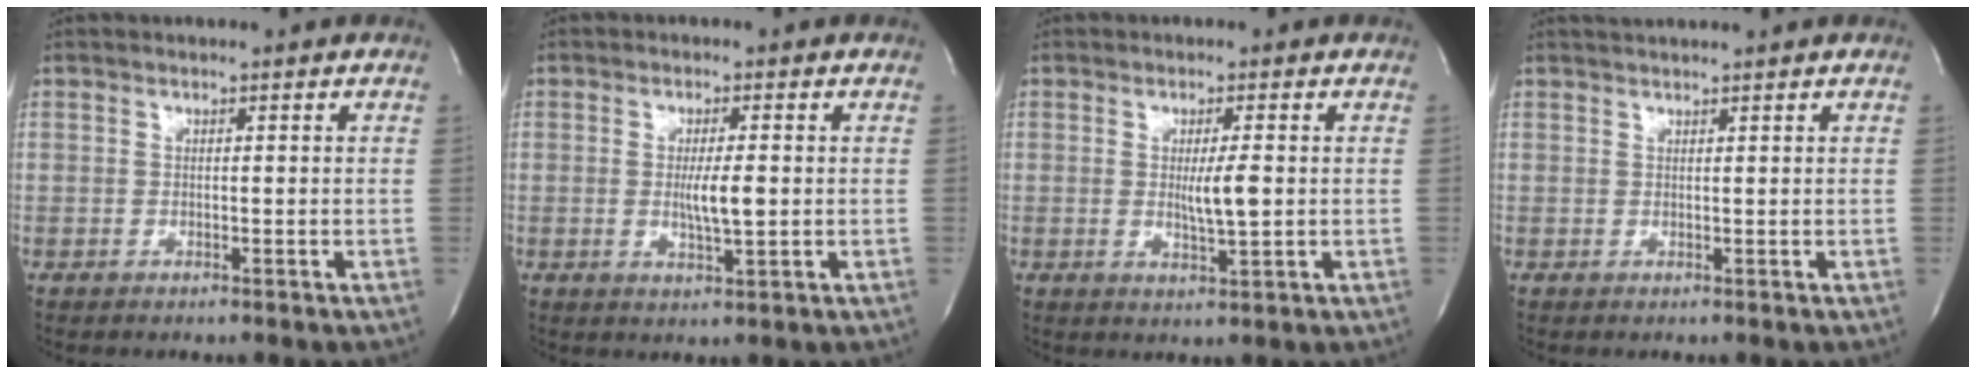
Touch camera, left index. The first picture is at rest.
{"total": 4.2, "force": [-0.1, 0.5, 4.1], "torque": [-0.076, -0.006, 0.001]}
{"total": 3.9, "force": [0.1, 0.2, 3.9], "torque": [-0.070, -0.007, 0.004]}
{"total": 3.5, "force": [3.2, -0.3, 1.2], "torque": [-0.015, 0.028, 0.048]}